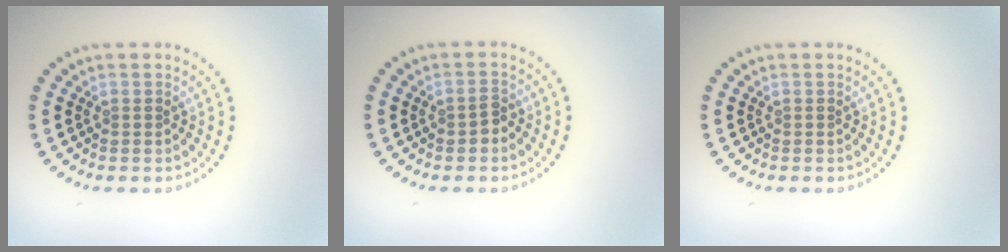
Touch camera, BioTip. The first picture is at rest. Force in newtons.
{"total": 1.3, "press": 1.3, "slide": 0.3}
{"total": 0.0}